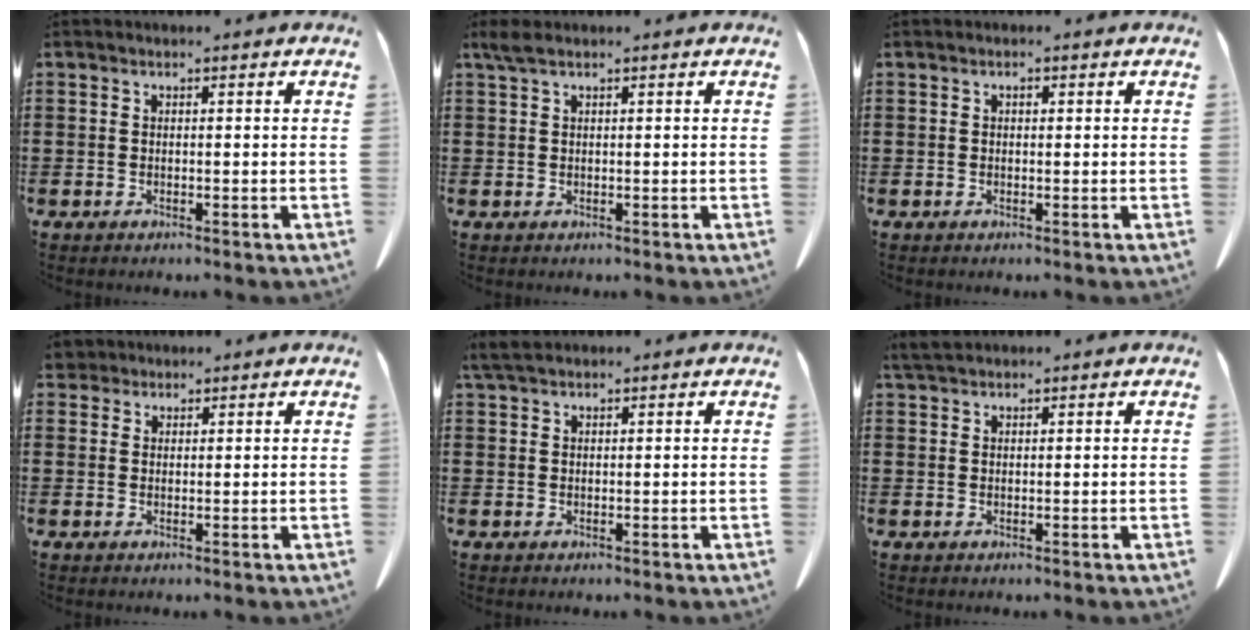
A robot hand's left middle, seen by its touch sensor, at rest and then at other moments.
{"total": 1.5, "force": [0.9, 0.2, 1.2], "torque": [-0.027, -0.001, 0.018]}
{"total": 0.6, "force": [0.2, 0.4, 0.5], "torque": [-0.011, 0.001, 0.004]}
{"total": 2.4, "force": [2.1, 1.0, 0.3], "torque": [-0.016, 0.004, 0.043]}
{"total": 2.1, "force": [1.7, 0.4, 1.1], "torque": [-0.029, 0.001, 0.034]}
{"total": 2.1, "force": [1.8, 0.4, 1.0], "torque": [-0.025, 0.001, 0.035]}